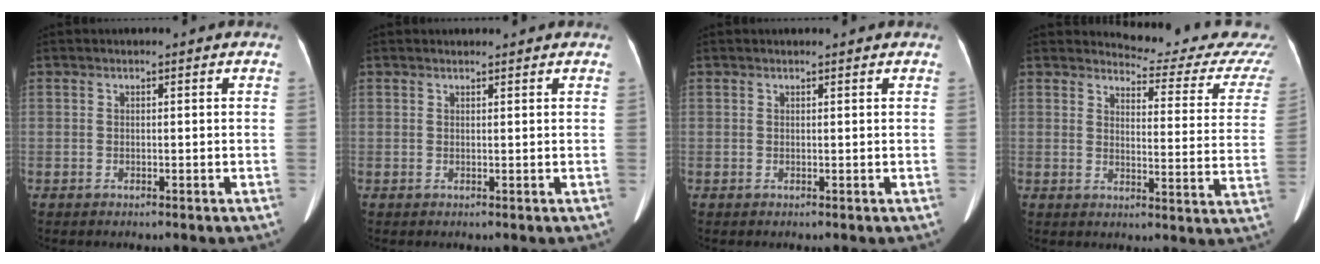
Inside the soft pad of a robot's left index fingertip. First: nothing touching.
{"total": 2.1, "force": [2.0, 0.3, 0.4], "torque": [-0.012, 0.016, 0.027]}
{"total": 2.0, "force": [1.9, 0.2, 0.5], "torque": [-0.010, 0.012, 0.021]}
{"total": 16.1, "force": [15.9, 1.0, 2.4], "torque": [-0.013, -0.112, 0.157]}